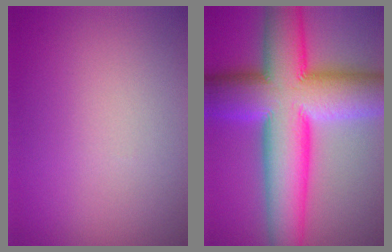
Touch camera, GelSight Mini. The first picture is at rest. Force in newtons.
{"total": 14.9, "press": 14.9, "slide": 0.5}